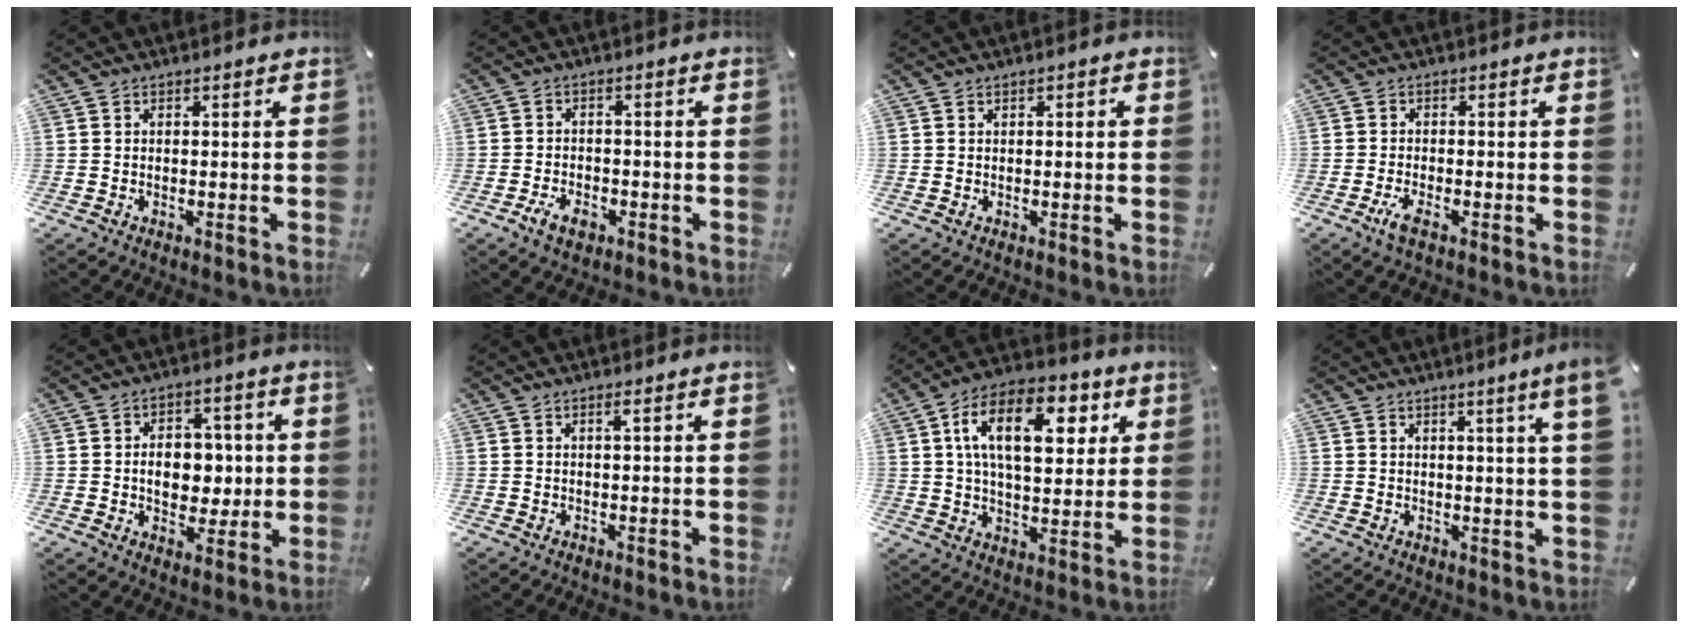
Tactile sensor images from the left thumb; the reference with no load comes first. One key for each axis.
{"total": 4.4, "fx": -2.4, "fy": 2.7, "fz": 2.4, "tx": -0.050, "ty": 0.010, "tz": -0.046}
{"total": 0.7, "fx": 0.0, "fy": 0.4, "fz": 0.5, "tx": -0.009, "ty": 0.003, "tz": -0.001}
{"total": 3.1, "fx": -1.7, "fy": 0.9, "fz": 2.4, "tx": -0.059, "ty": -0.001, "tz": -0.035}
{"total": 9.6, "fx": 0.0, "fy": 7.0, "fz": 6.6, "tx": -0.078, "ty": 0.002, "tz": -0.001}
{"total": 1.0, "fx": 0.4, "fy": 0.0, "fz": 0.9, "tx": -0.018, "ty": -0.001, "tz": 0.006}
{"total": 17.2, "fx": 6.2, "fy": 9.7, "fz": 12.9, "tx": -0.208, "ty": -0.003, "tz": 0.099}
{"total": 5.2, "fx": 2.8, "fy": -0.4, "fz": 4.4, "tx": -0.069, "ty": -0.012, "tz": 0.043}